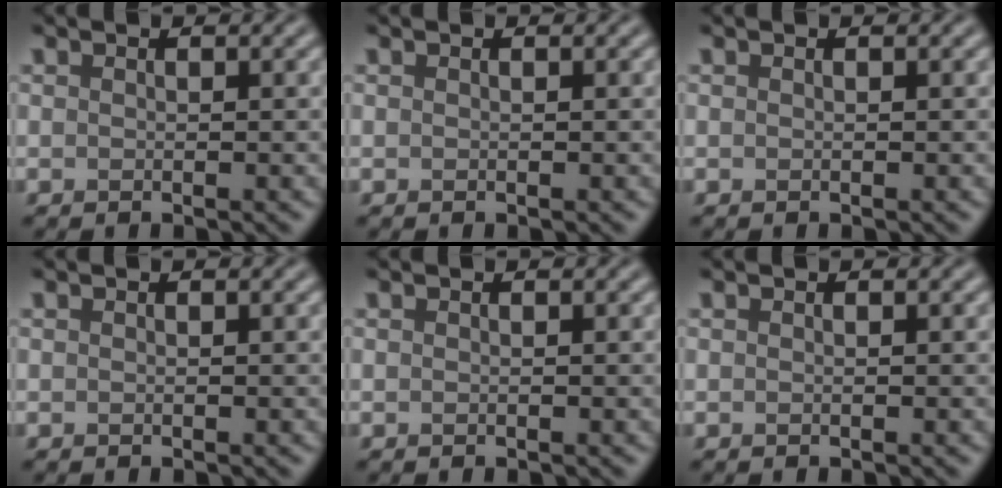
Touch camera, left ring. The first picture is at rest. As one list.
[{"total": 0.0}, {"total": 0.0}, {"total": 0.0}, {"total": 0.0}, {"total": 0.0}]